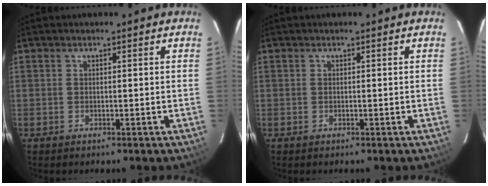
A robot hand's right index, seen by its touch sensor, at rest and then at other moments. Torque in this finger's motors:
{"motor_torque": [0.13, 0.28, 0.04, 0.00]}